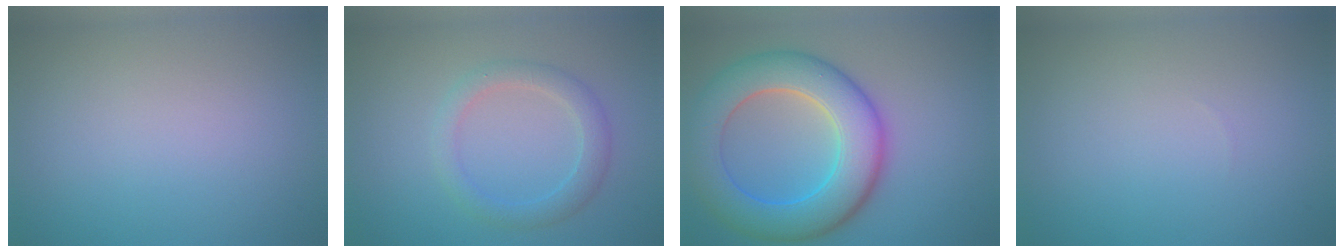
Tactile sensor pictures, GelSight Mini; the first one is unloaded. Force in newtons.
{"total": 2.6, "press": 2.6, "slide": 0.1}
{"total": 9.1, "press": 9.1, "slide": 0.3}
{"total": 0.0}